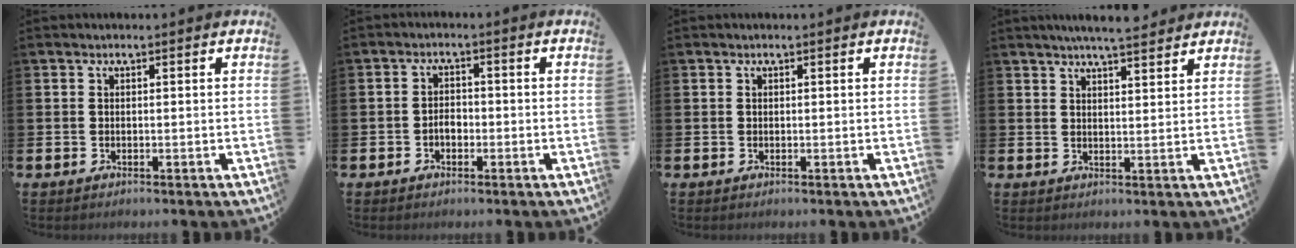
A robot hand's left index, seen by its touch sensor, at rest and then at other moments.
{"total": 2.2, "force": [-0.8, 1.5, 1.4], "torque": [-0.018, 0.001, -0.019]}
{"total": 0.0}
{"total": 5.1, "force": [4.8, 0.0, 1.5], "torque": [-0.030, -0.019, 0.085]}